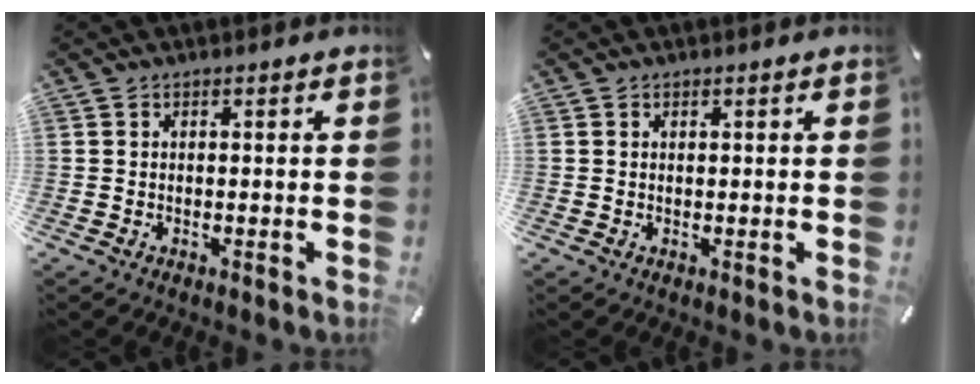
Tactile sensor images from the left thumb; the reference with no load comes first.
{"total": 0.0}